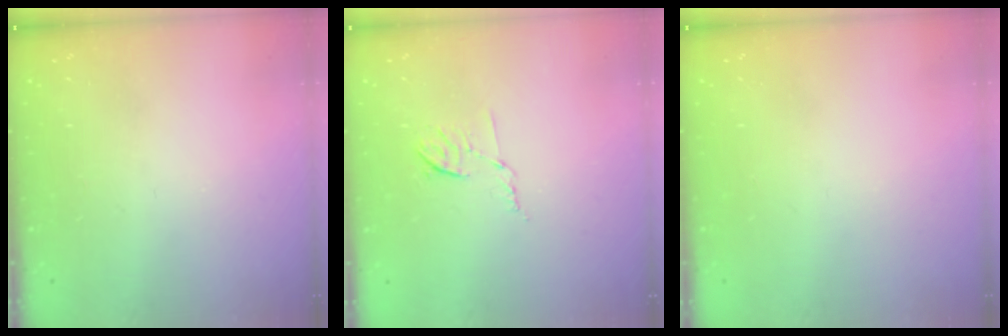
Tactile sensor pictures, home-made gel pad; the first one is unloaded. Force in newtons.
{"total": 5.9, "press": 5.9, "slide": 1.0}
{"total": 0.0}